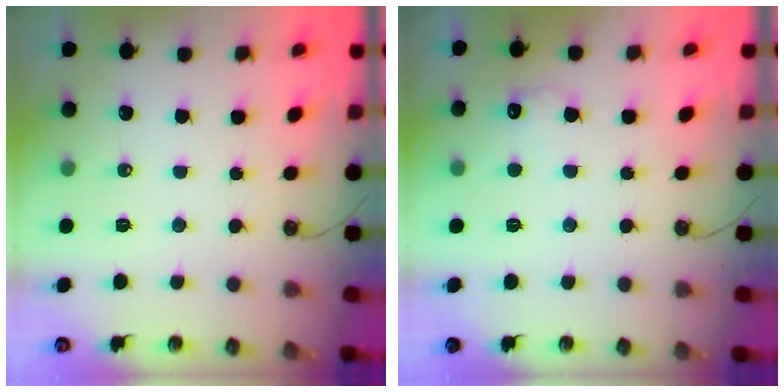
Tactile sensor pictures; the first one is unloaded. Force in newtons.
{"total": 6.0, "press": 5.9, "slide": 1.2}